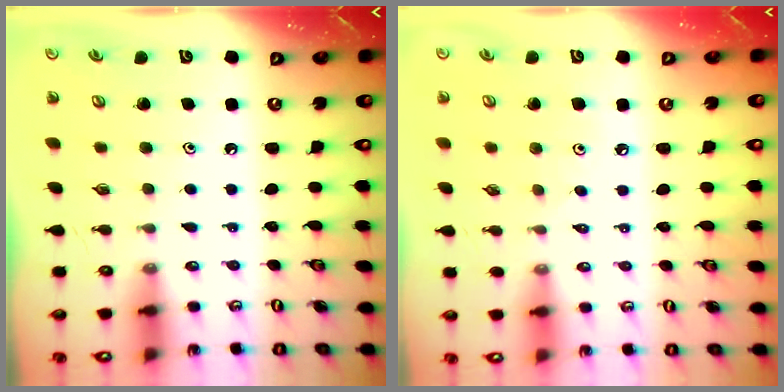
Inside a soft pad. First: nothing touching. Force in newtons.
{"total": 1.7, "press": 1.7, "slide": 0.3}